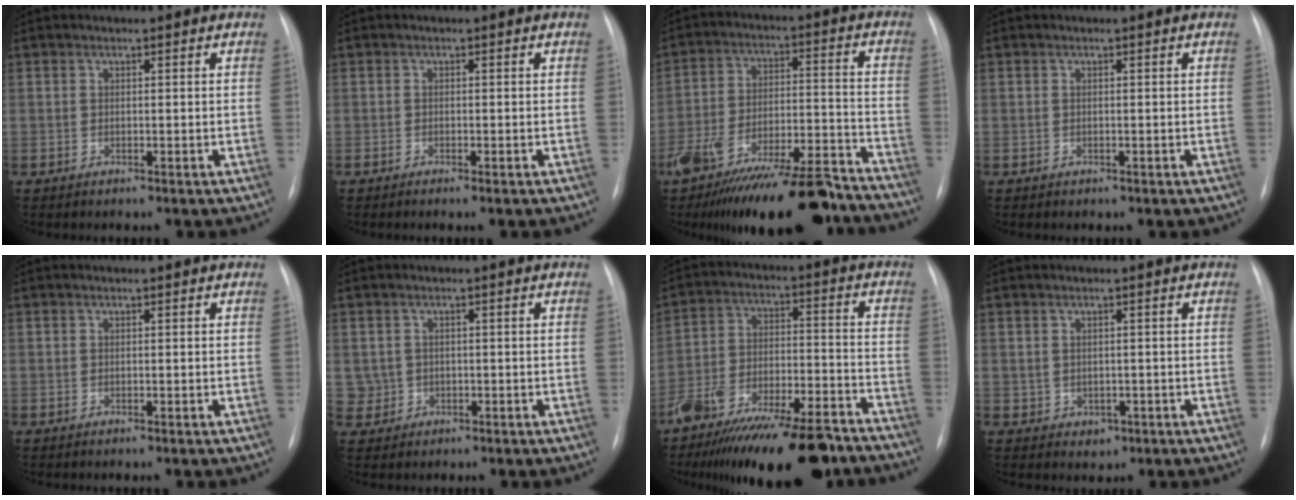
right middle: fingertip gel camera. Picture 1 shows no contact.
{"total": 1.0, "force": [-0.7, 0.0, 0.7], "torque": [-0.016, -0.002, -0.012]}
{"total": 25.5, "force": [-20.9, 5.4, 13.5], "torque": [-0.194, 0.001, -0.317]}
{"total": 0.0}
{"total": 0.0}
{"total": 2.9, "force": [-0.2, 2.9, 0.0], "torque": [0.007, 0.009, 0.001]}
{"total": 23.8, "force": [-19.4, 5.4, 12.8], "torque": [-0.176, 0.004, -0.299]}
{"total": 2.1, "force": [-0.5, 1.8, 0.8], "torque": [-0.011, 0.002, 0.002]}